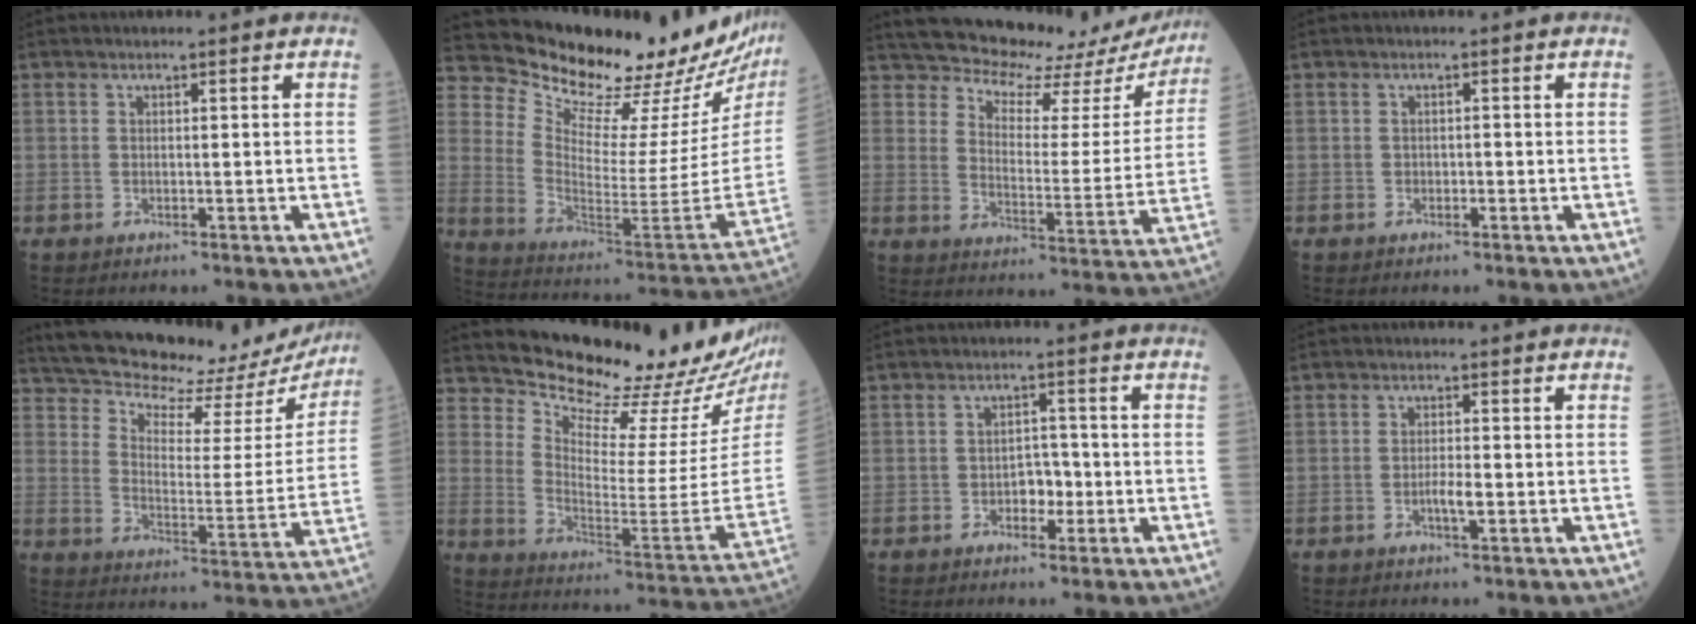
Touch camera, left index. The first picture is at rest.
{"total": 26.3, "force": [24.3, 3.7, 9.2], "torque": [-0.156, -0.123, 0.328]}
{"total": 19.1, "force": [17.4, 6.2, 5.1], "torque": [-0.055, -0.038, 0.202]}
{"total": 0.8, "force": [-0.4, 0.5, 0.4], "torque": [-0.003, 0.001, -0.009]}
{"total": 24.6, "force": [21.9, 7.2, 8.3], "torque": [-0.138, -0.034, 0.277]}
{"total": 20.7, "force": [19.3, 1.7, 7.1], "torque": [-0.127, -0.119, 0.258]}
{"total": 3.3, "force": [-1.2, 2.0, 2.3], "torque": [-0.029, 0.006, -0.022]}
{"total": 2.3, "force": [-0.8, 0.4, 2.1], "torque": [-0.039, 0.000, -0.015]}